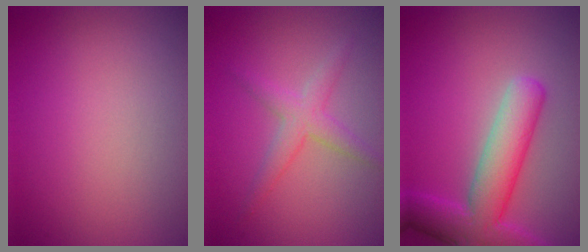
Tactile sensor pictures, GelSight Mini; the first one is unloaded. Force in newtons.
{"total": 2.5, "press": 2.5, "slide": 0.1}
{"total": 7.3, "press": 7.2, "slide": 0.5}